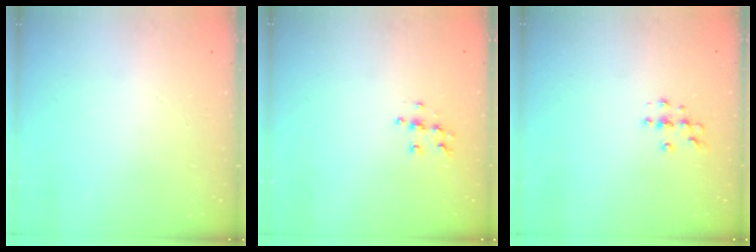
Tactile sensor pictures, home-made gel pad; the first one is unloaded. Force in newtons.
{"total": 6.4, "press": 6.4, "slide": 0.3}
{"total": 4.1, "press": 4.1, "slide": 0.5}